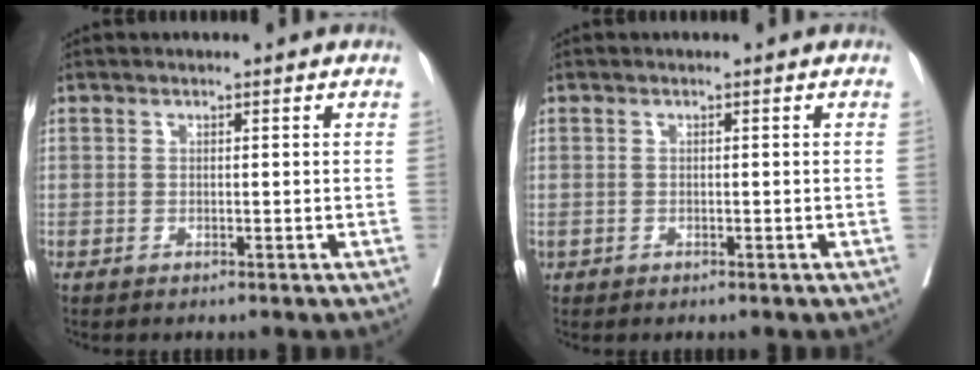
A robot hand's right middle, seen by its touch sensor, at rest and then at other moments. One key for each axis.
{"total": 0.5, "fx": 0.5, "fy": 0.1, "fz": 0.0, "tx": -0.001, "ty": 0.006, "tz": 0.011}